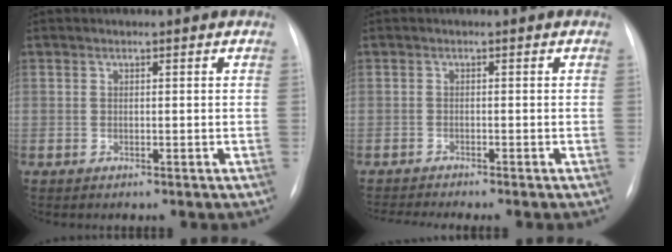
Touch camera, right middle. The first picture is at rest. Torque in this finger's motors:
{"motor_torque": [0.56, -0.59, 0.13, 0.03]}